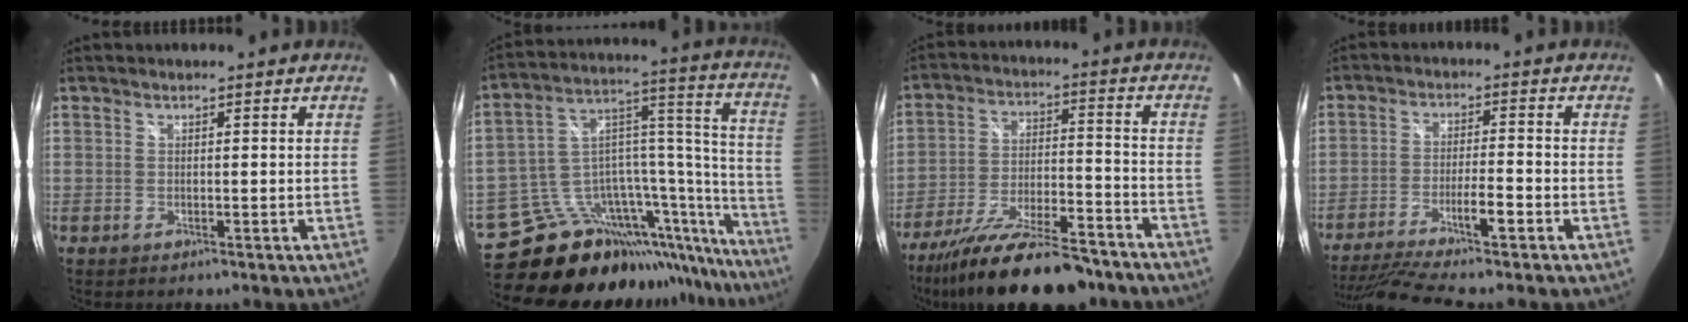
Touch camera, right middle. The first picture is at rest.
{"total": 28.2, "force": [-23.5, 10.0, 12.0], "torque": [-0.135, 0.050, -0.352]}
{"total": 20.5, "force": [-16.4, 5.2, 11.1], "torque": [-0.204, -0.035, -0.255]}
{"total": 12.0, "force": [-9.2, -0.2, 7.6], "torque": [-0.159, -0.025, -0.157]}